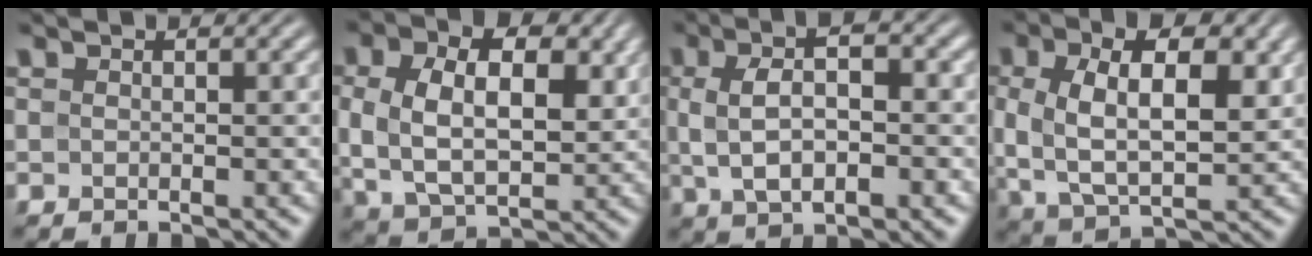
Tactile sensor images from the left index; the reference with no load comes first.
{"total": 9.1, "force": [1.5, 5.8, 6.8], "torque": [-0.139, -0.005, 0.027]}
{"total": 6.0, "force": [0.3, 2.6, 5.4], "torque": [-0.093, 0.009, 0.002]}
{"total": 8.5, "force": [1.4, 4.7, 6.9], "torque": [-0.136, -0.002, 0.024]}